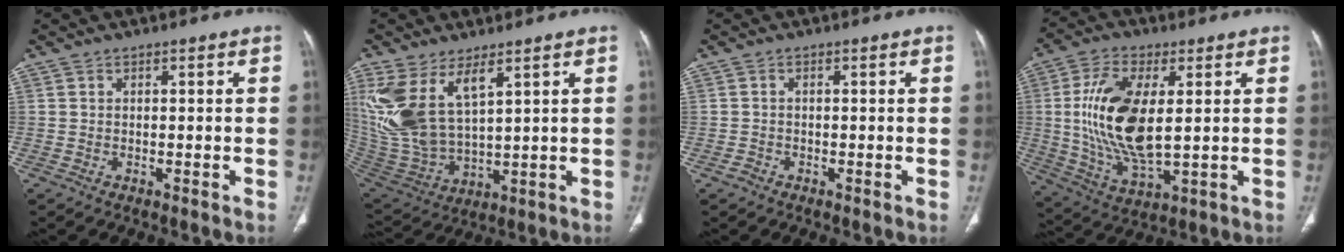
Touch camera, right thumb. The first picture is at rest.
{"total": 15.8, "force": [7.2, 7.3, 12.0], "torque": [-0.252, -0.030, 0.169]}
{"total": 1.1, "force": [-0.7, 0.8, 0.2], "torque": [-0.007, 0.002, -0.018]}
{"total": 17.0, "force": [2.0, 7.8, 14.9], "torque": [-0.298, -0.016, 0.046]}